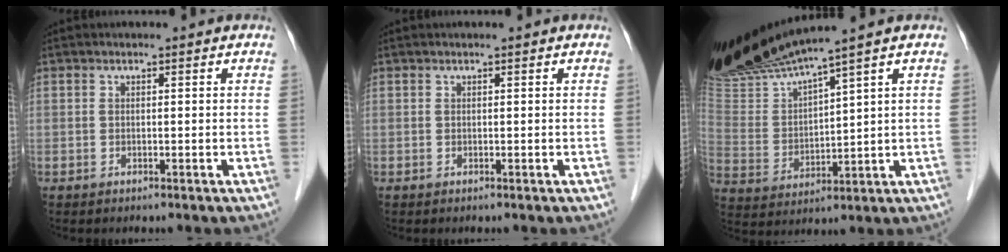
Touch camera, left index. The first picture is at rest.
{"total": 1.3, "force": [1.0, 0.0, 0.8], "torque": [-0.016, 0.023, 0.022]}
{"total": 14.7, "force": [12.5, -0.5, 7.7], "torque": [-0.158, -0.003, 0.249]}